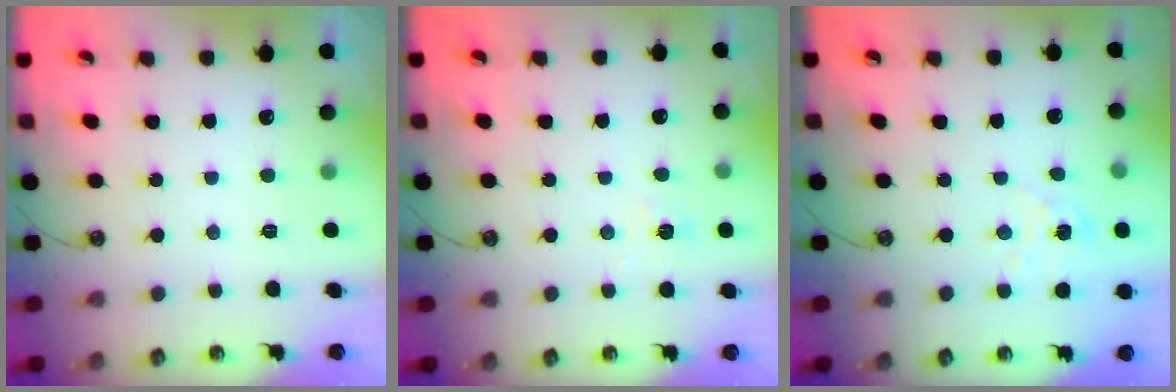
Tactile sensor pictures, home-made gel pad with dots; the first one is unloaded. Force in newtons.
{"total": 4.9, "press": 4.9, "slide": 0.5}
{"total": 1.6, "press": 1.6, "slide": 0.2}